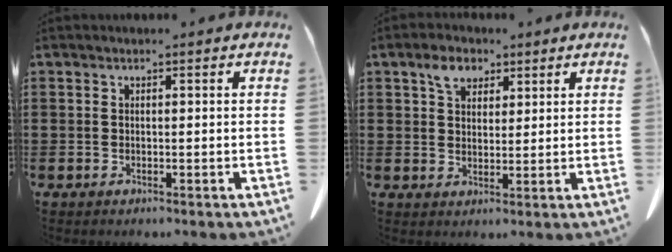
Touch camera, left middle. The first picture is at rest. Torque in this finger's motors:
{"motor_torque": [0.83, 0.40, 0.16, 0.01]}